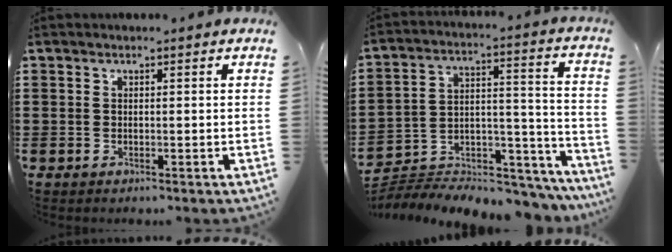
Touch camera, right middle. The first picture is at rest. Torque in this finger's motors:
{"motor_torque": [0.82, 0.08, 0.24, 0.13]}